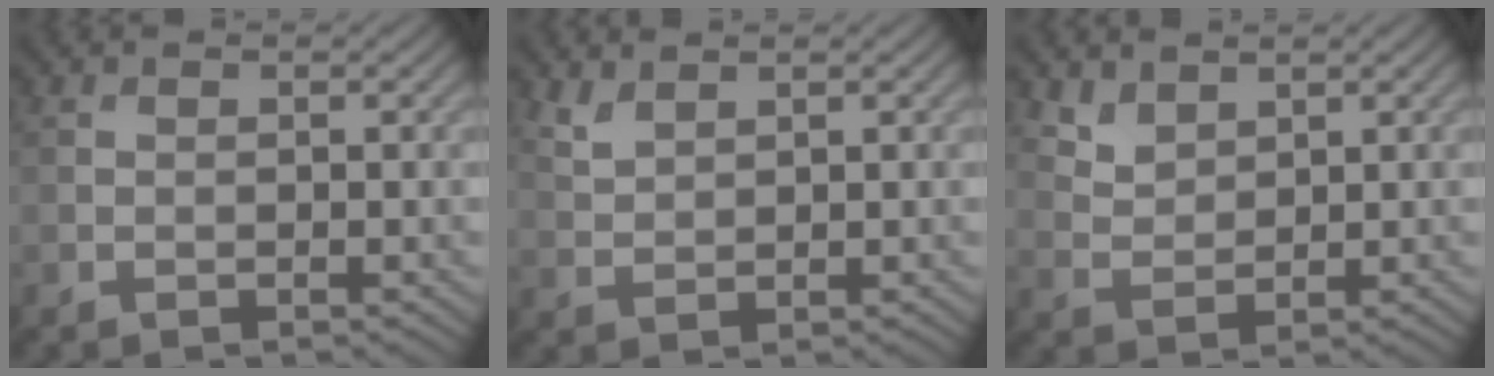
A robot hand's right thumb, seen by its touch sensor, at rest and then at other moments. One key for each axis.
{"total": 2.3, "fx": 1.9, "fy": 0.8, "fz": 1.1, "tx": -0.034, "ty": 0.001, "tz": 0.047}
{"total": 3.2, "fx": 2.5, "fy": 1.6, "fz": 1.2, "tx": -0.036, "ty": -0.009, "tz": 0.065}